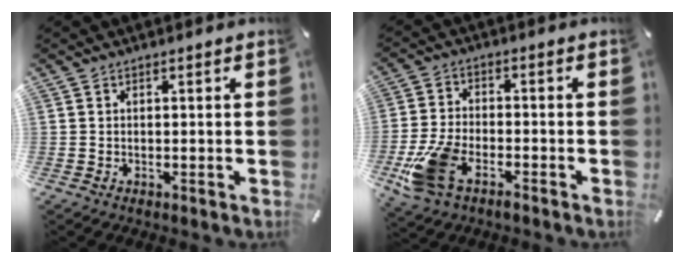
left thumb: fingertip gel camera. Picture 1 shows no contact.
{"total": 10.8, "force": [-5.8, 5.7, 7.1], "torque": [-0.158, 0.014, -0.107]}